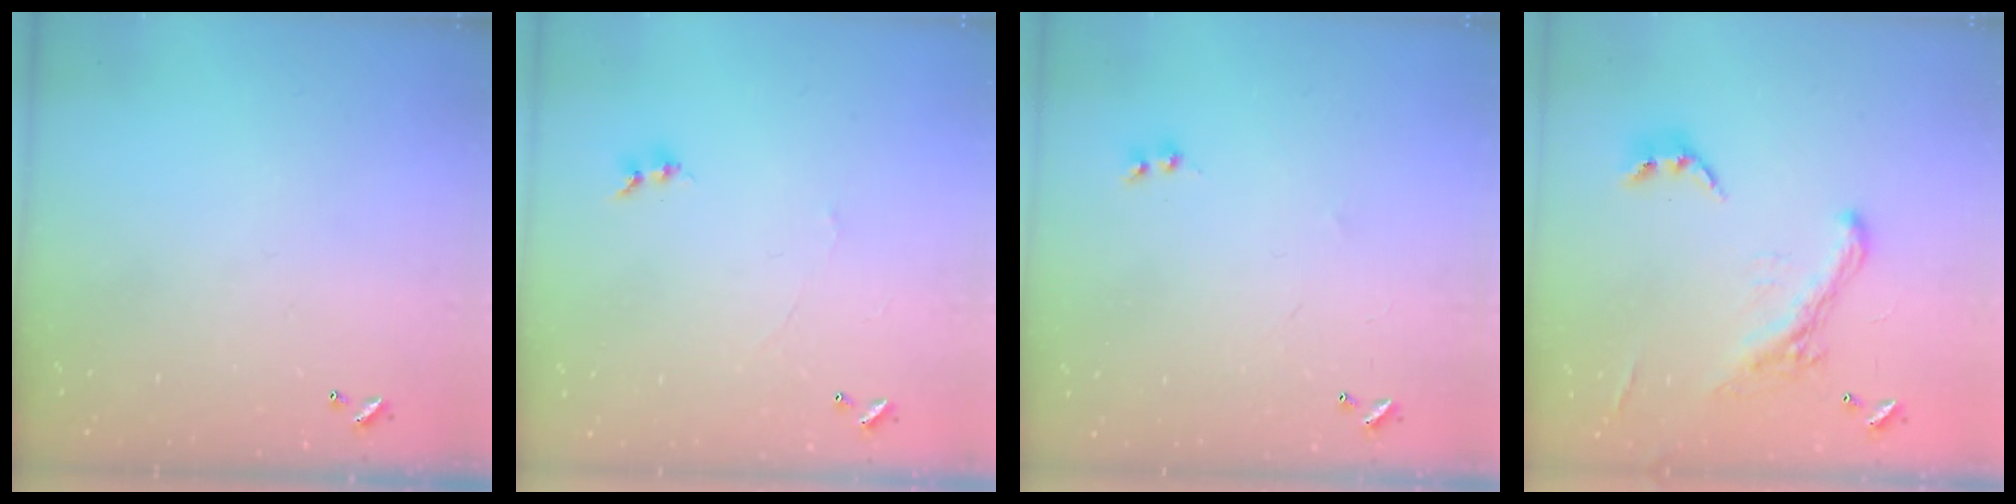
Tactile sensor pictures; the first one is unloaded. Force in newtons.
{"total": 0.0}
{"total": 2.0, "press": 2.0, "slide": 0.5}
{"total": 5.1, "press": 4.9, "slide": 1.4}